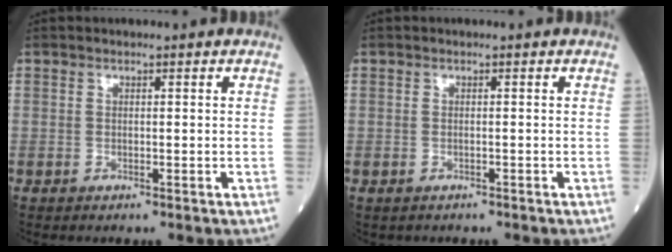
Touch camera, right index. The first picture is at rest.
{"total": 0.7, "force": [-0.4, 0.6, 0.0], "torque": [-0.003, 0.003, -0.005]}